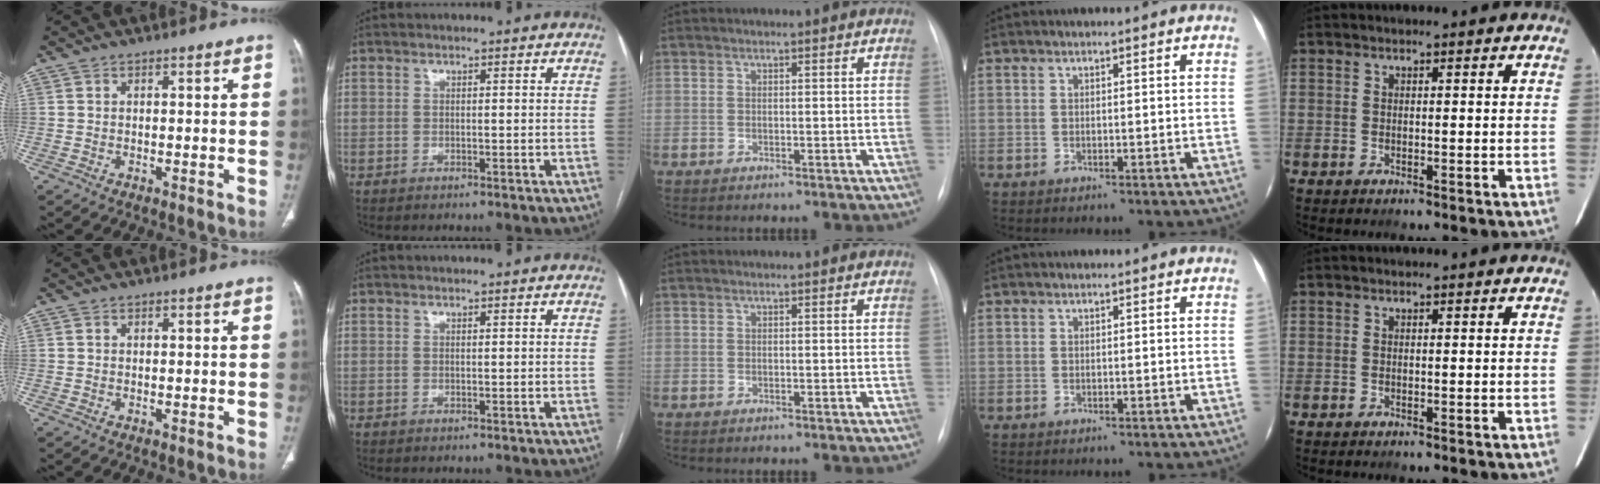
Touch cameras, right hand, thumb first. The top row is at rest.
{}